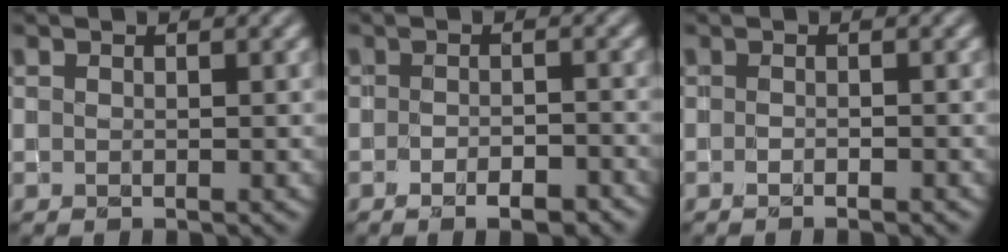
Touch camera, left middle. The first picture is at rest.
{"total": 3.0, "force": [-1.7, 1.2, 2.2], "torque": [-0.031, 0.003, -0.021]}
{"total": 0.9, "force": [-0.7, 0.2, 0.5], "torque": [-0.010, -0.003, -0.010]}